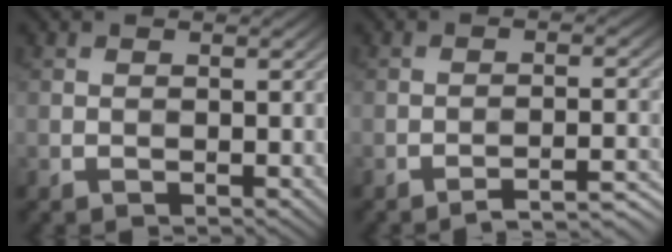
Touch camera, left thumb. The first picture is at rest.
{"total": 5.0, "force": [-4.1, 0.6, 2.8], "torque": [-0.041, 0.016, -0.061]}